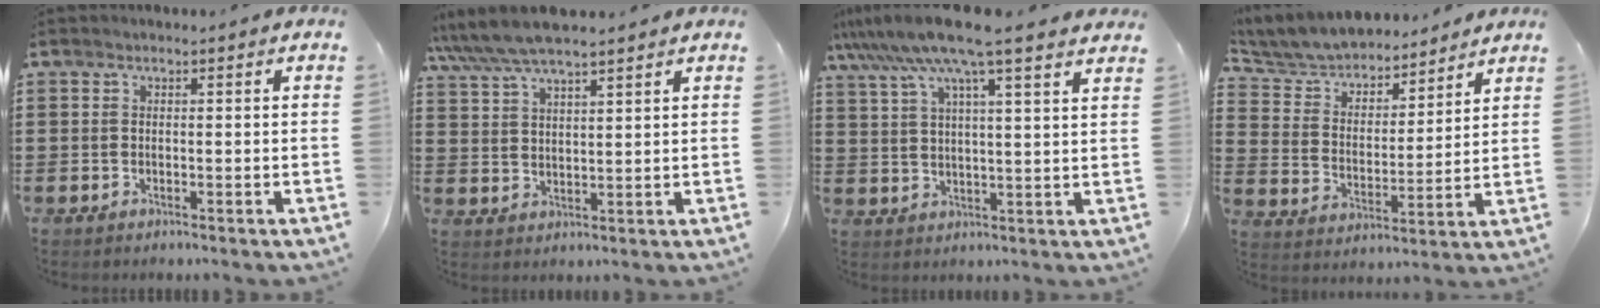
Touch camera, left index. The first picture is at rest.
{"total": 5.8, "force": [5.1, 1.1, 2.6], "torque": [-0.066, -0.012, 0.092]}
{"total": 10.1, "force": [8.0, 0.0, 6.1], "torque": [-0.144, -0.026, 0.138]}
{"total": 5.9, "force": [5.8, 1.1, 0.5], "torque": [-0.046, -0.038, 0.098]}